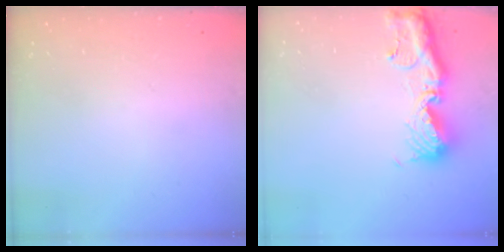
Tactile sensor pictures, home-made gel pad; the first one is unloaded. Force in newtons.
{"total": 14.1, "press": 14.0, "slide": 1.5}